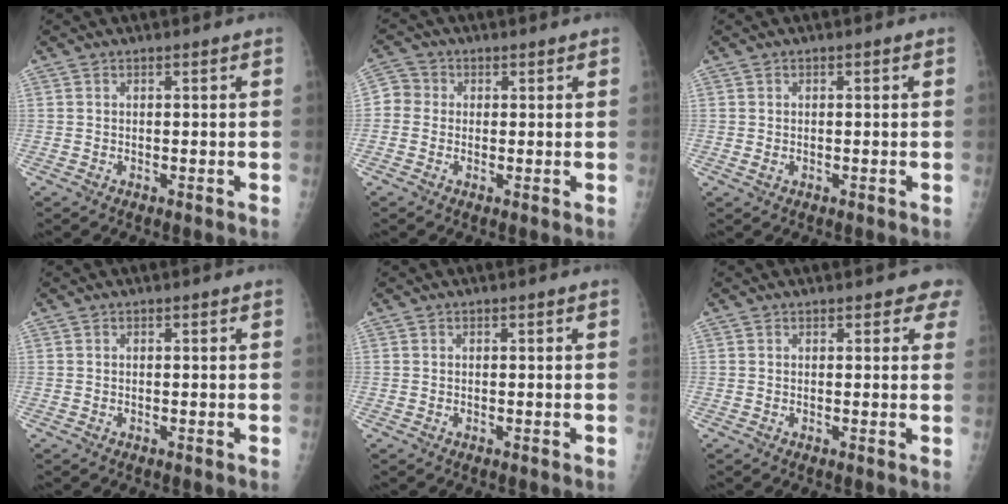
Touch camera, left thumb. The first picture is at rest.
{"total": 4.5, "force": [0.2, 4.3, 1.5], "torque": [-0.015, 0.007, -0.007]}
{"total": 0.8, "force": [-0.1, 0.6, 0.6], "torque": [-0.016, 0.006, -0.002]}
{"total": 0.0}
{"total": 0.0}
{"total": 2.8, "force": [2.2, 1.5, 1.1], "torque": [0.018, -0.006, 0.012]}